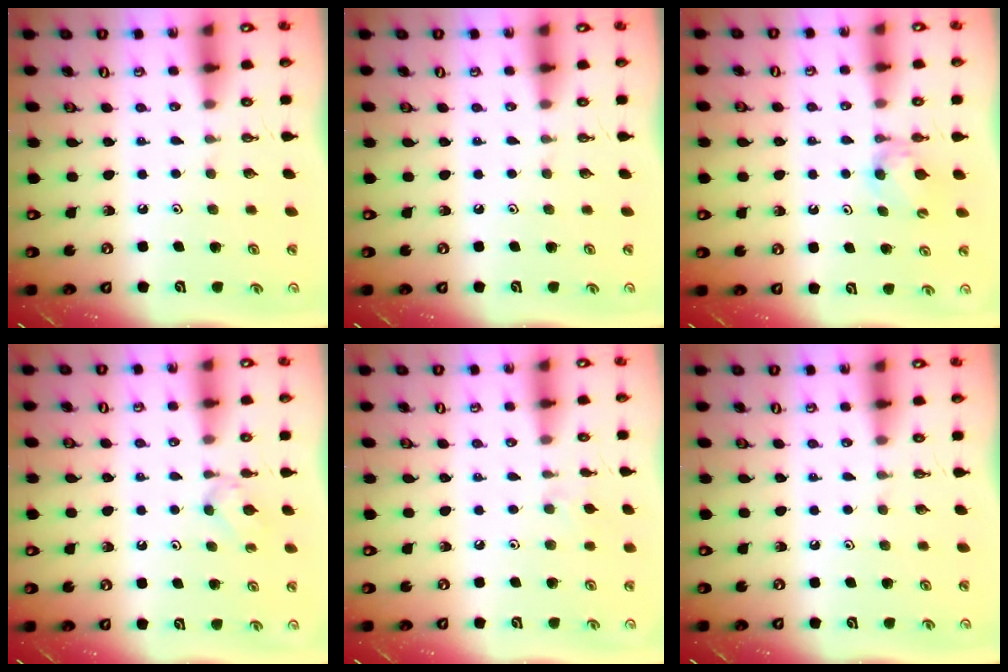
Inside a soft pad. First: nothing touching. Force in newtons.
{"total": 0.0}
{"total": 4.5, "press": 4.5, "slide": 0.6}
{"total": 3.7, "press": 3.6, "slide": 0.7}
{"total": 5.7, "press": 5.6, "slide": 0.8}
{"total": 0.0}